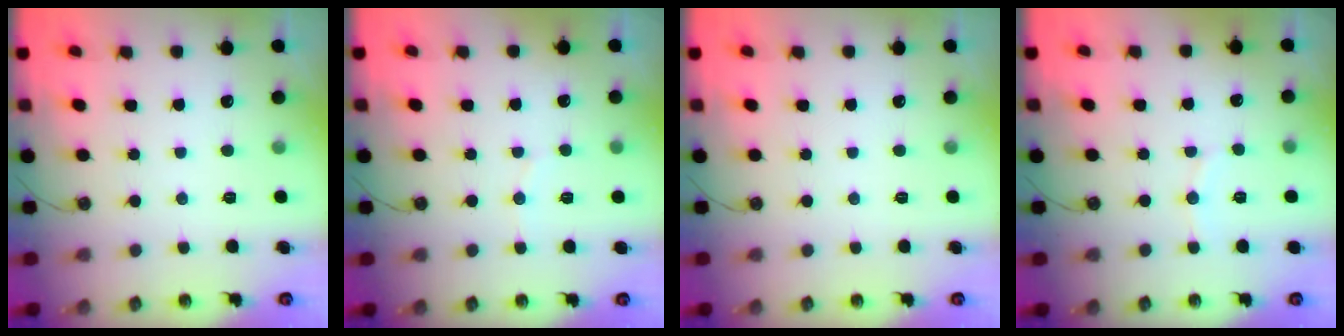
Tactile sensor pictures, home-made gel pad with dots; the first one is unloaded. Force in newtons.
{"total": 4.2, "press": 3.9, "slide": 1.6}
{"total": 0.0}
{"total": 5.4, "press": 5.3, "slide": 1.1}